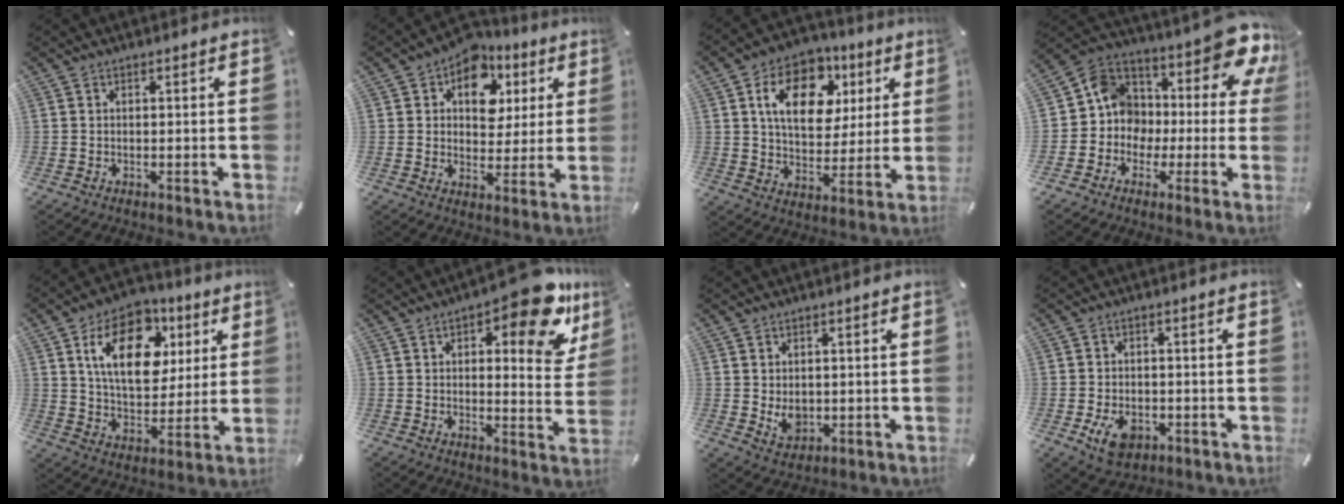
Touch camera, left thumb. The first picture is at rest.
{"total": 11.2, "force": [5.0, 8.5, 5.2], "torque": [-0.077, -0.027, 0.090]}
{"total": 15.0, "force": [6.0, 10.5, 8.9], "torque": [-0.138, -0.008, 0.108]}
{"total": 14.2, "force": [4.4, 11.3, 7.4], "torque": [-0.126, -0.053, 0.075]}
{"total": 17.9, "force": [7.1, 11.6, 11.6], "torque": [-0.192, -0.008, 0.122]}
{"total": 16.4, "force": [9.6, 6.1, 11.9], "torque": [-0.140, -0.065, 0.150]}
{"total": 4.4, "force": [0.6, 3.9, 2.1], "torque": [-0.029, -0.002, 0.013]}
{"total": 6.1, "force": [-2.2, 4.5, 3.5], "torque": [-0.064, 0.007, -0.040]}